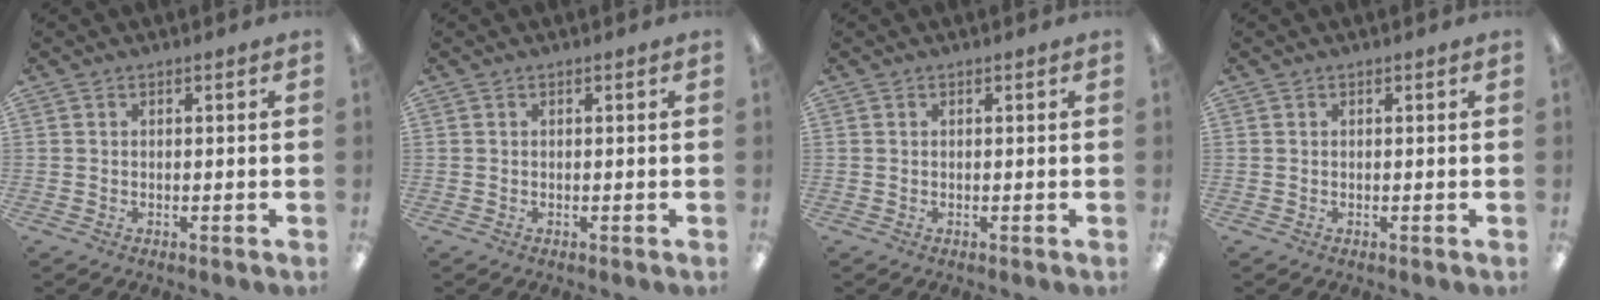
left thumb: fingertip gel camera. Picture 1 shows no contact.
{"total": 0.0}
{"total": 0.0}
{"total": 0.0}